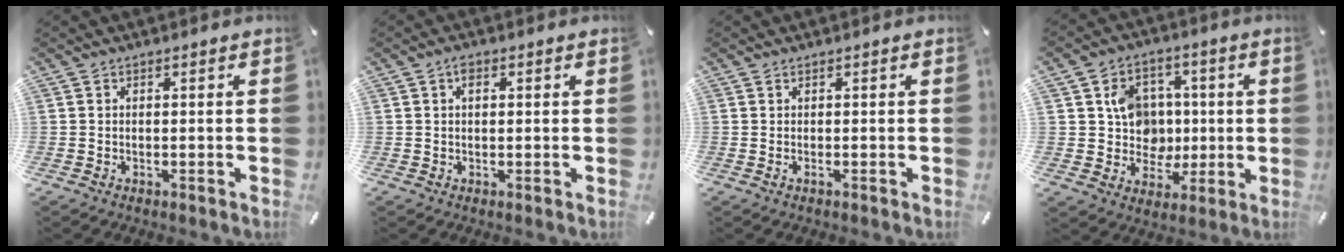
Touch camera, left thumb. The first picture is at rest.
{"total": 1.8, "force": [0.7, 1.0, 1.3], "torque": [-0.028, 0.005, 0.012]}
{"total": 0.7, "force": [-0.1, 0.1, 0.7], "torque": [-0.011, -0.003, -0.001]}
{"total": 11.0, "force": [1.8, 10.4, 3.1], "torque": [-0.046, -0.005, 0.046]}